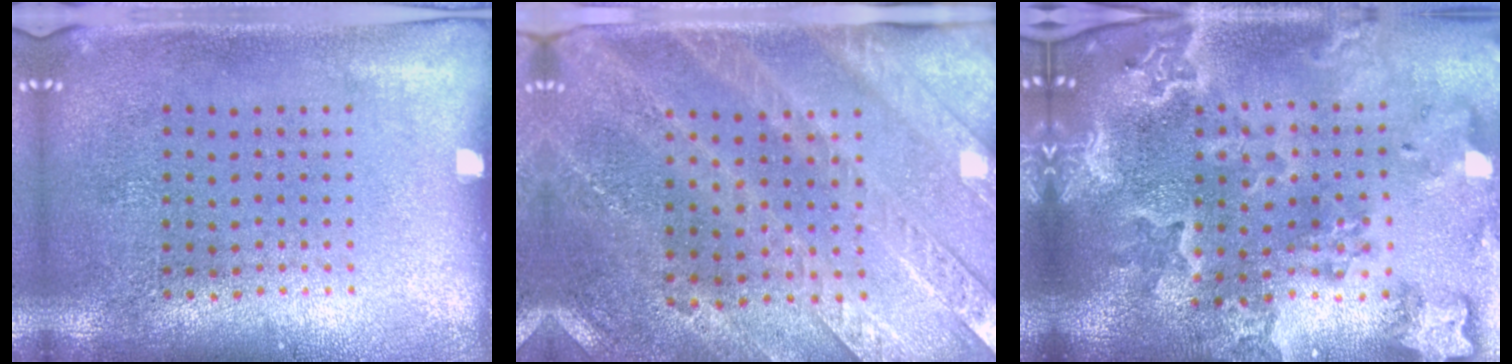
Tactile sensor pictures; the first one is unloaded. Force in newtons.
{"total": 2.9, "press": 2.7, "slide": 1.1}
{"total": 3.6, "press": 3.2, "slide": 1.8}